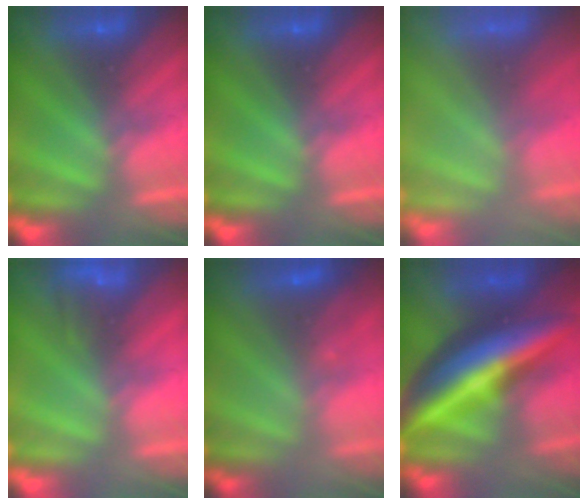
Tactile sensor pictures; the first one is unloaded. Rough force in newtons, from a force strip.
{"total": 0.0}
{"total": 7.8}
{"total": 4.4}
{"total": 2.9}
{"total": 8.7}